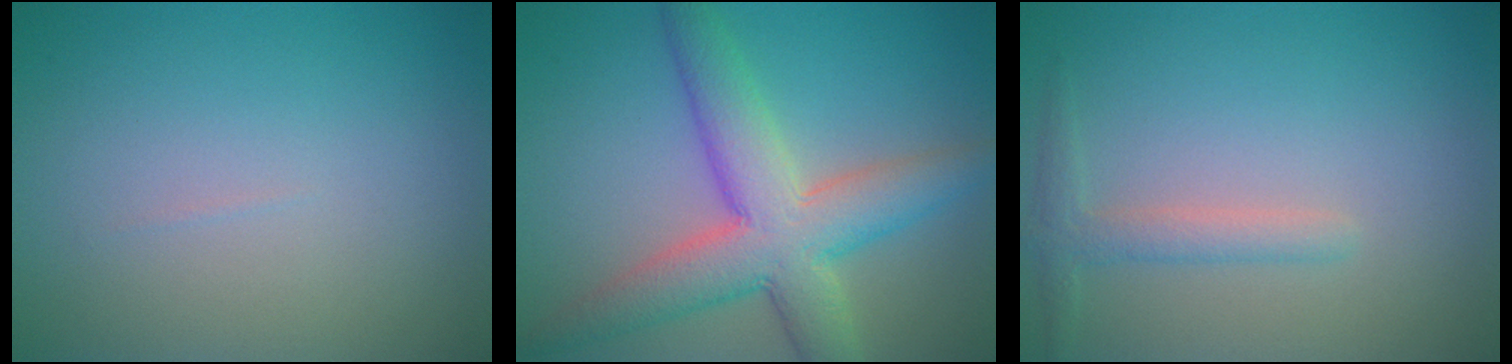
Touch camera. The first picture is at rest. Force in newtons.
{"total": 7.8, "press": 7.8, "slide": 0.3}
{"total": 1.9, "press": 1.9, "slide": 0.1}